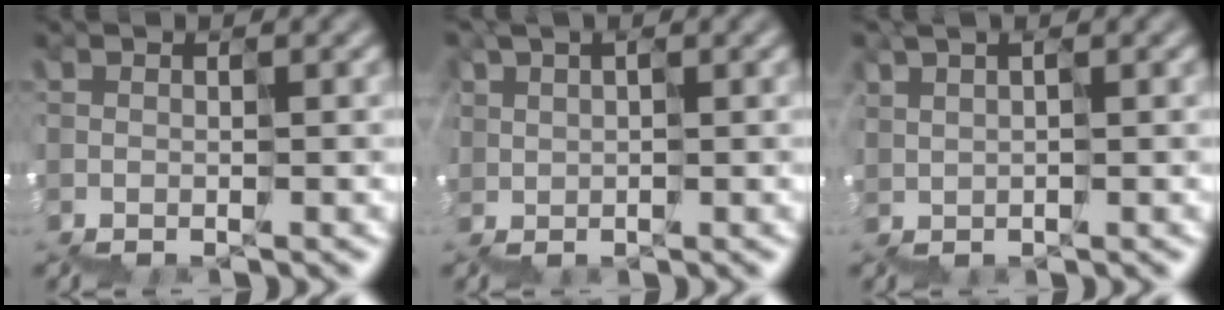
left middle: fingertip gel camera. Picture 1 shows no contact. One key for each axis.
{"total": 6.4, "fx": 1.7, "fy": 4.1, "fz": 4.5, "tx": -0.078, "ty": 0.013, "tz": 0.038}
{"total": 3.0, "fx": 1.2, "fy": 1.4, "fz": 2.4, "tx": -0.010, "ty": 0.023, "tz": 0.024}